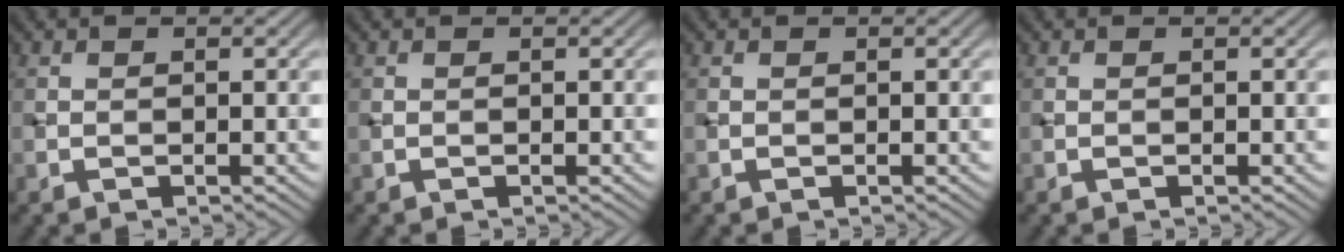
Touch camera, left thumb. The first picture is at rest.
{"total": 0.0}
{"total": 0.0}
{"total": 0.0}